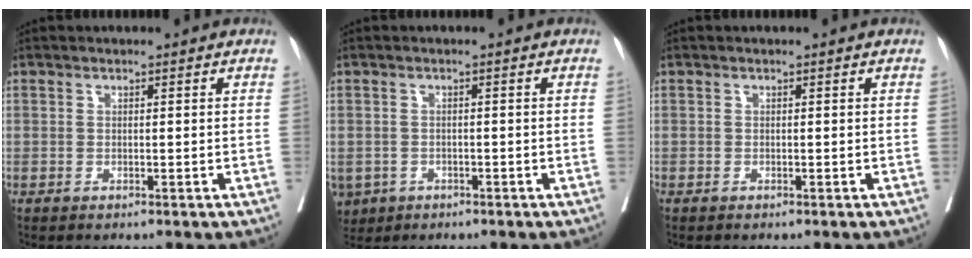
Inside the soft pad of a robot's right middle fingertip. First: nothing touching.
{"total": 5.4, "force": [-2.8, 4.3, 1.5], "torque": [-0.032, 0.000, -0.041]}
{"total": 0.0}